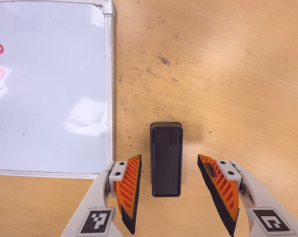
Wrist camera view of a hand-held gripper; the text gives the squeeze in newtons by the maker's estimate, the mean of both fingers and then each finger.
{"total": 0.0}